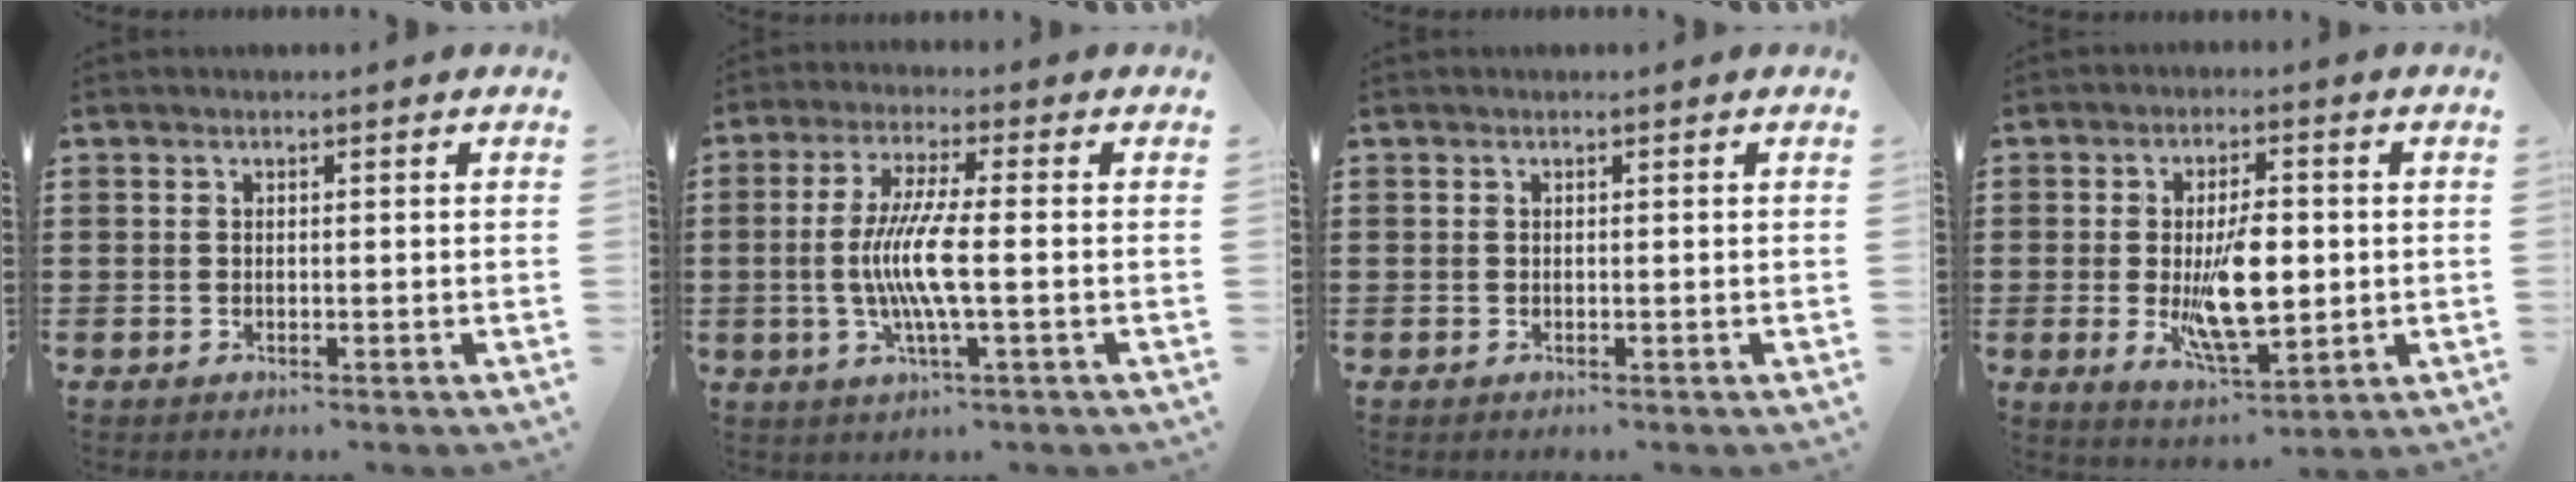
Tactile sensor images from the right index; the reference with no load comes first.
{"total": 8.0, "force": [-1.2, 0.8, 7.9], "torque": [-0.173, -0.018, -0.035]}
{"total": 0.0}
{"total": 9.7, "force": [-0.6, 4.1, 8.8], "torque": [-0.171, -0.013, -0.016]}